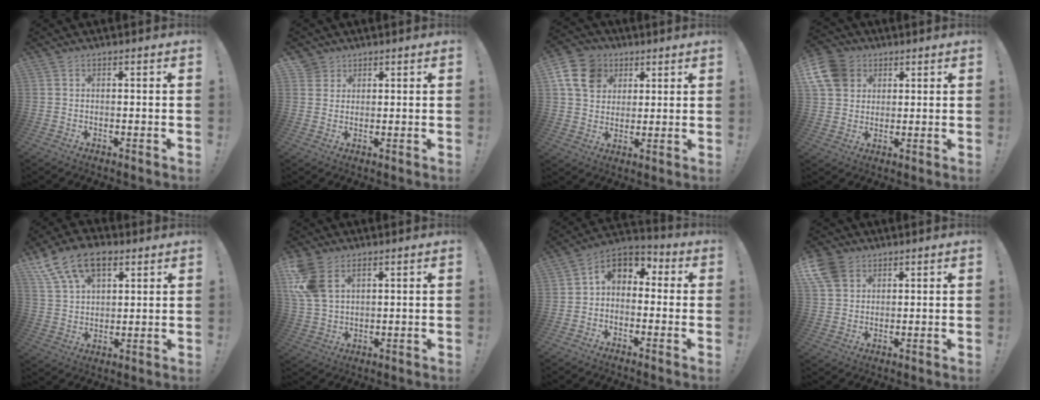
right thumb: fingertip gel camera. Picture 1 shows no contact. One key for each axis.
{"total": 3.4, "fx": 2.0, "fy": 2.7, "fz": 0.4, "tx": -0.003, "ty": -0.009, "tz": 0.036}
{"total": 14.4, "fx": 5.6, "fy": 11.6, "fz": 6.4, "tx": -0.087, "ty": -0.022, "tz": 0.114}
{"total": 11.2, "fx": 4.5, "fy": 9.1, "fz": 4.6, "tx": -0.091, "ty": -0.020, "tz": 0.092}
{"total": 14.4, "fx": 8.0, "fy": 8.5, "fz": 8.3, "tx": -0.148, "ty": -0.031, "tz": 0.153}
{"total": 9.7, "fx": 4.6, "fy": 6.3, "fz": 5.7, "tx": -0.116, "ty": -0.010, "tz": 0.094}
{"total": 6.4, "fx": -0.1, "fy": 4.9, "fz": 4.0, "tx": -0.068, "ty": 0.007, "tz": 0.003}
{"total": 7.7, "fx": 4.3, "fy": 5.5, "fz": 3.2, "tx": -0.062, "ty": -0.018, "tz": 0.085}